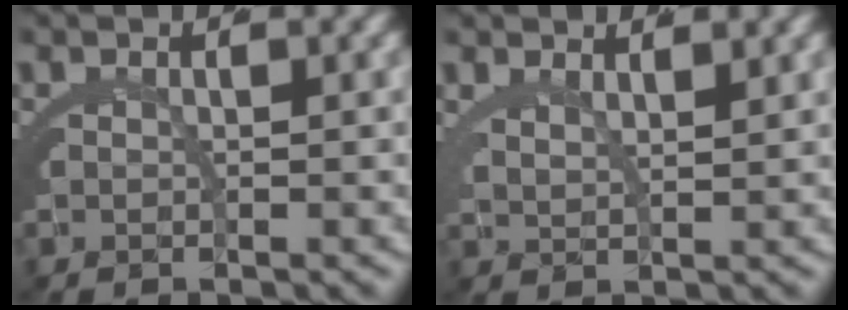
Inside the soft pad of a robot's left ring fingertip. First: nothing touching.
{"total": 2.4, "force": [2.2, -0.1, 0.9], "torque": [-0.022, -0.008, 0.048]}